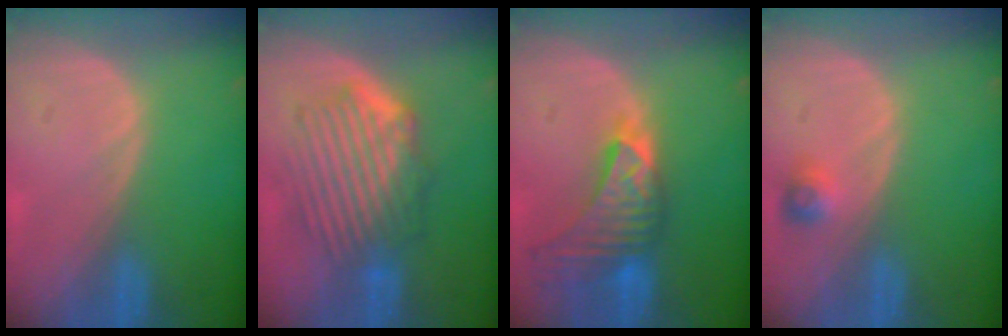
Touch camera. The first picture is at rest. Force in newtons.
{"total": 9.2, "press": 8.3, "slide": 4.0}
{"total": 9.1, "press": 8.2, "slide": 3.8}
{"total": 2.5, "press": 2.3, "slide": 1.0}